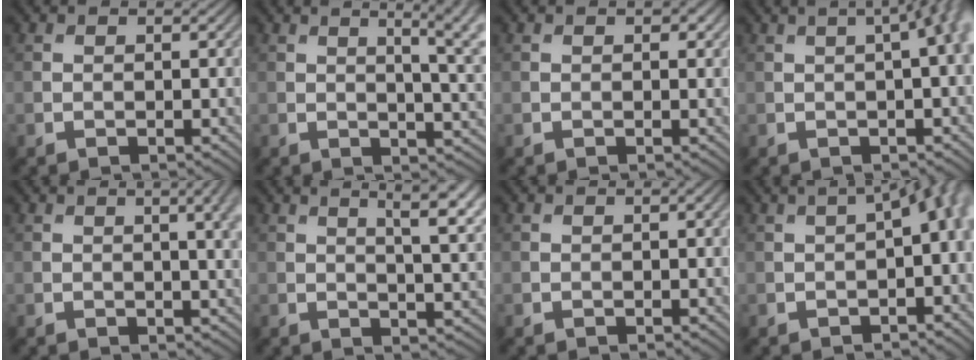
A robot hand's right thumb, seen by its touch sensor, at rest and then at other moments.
{"total": 7.6, "force": [2.3, 2.3, 6.8], "torque": [-0.077, 0.020, 0.026]}
{"total": 0.8, "force": [0.4, 0.4, 0.6], "torque": [-0.006, -0.002, 0.006]}
{"total": 7.4, "force": [1.3, 2.7, 6.7], "torque": [-0.059, 0.040, -0.003]}
{"total": 5.4, "force": [1.5, 1.5, 5.0], "torque": [-0.057, 0.012, 0.016]}
{"total": 8.5, "force": [4.2, 2.3, 6.9], "torque": [-0.085, 0.015, 0.053]}
{"total": 0.7, "force": [0.1, 0.2, 0.7], "torque": [-0.011, 0.003, 0.002]}
{"total": 7.1, "force": [-0.2, 3.0, 6.4], "torque": [-0.081, 0.005, -0.001]}